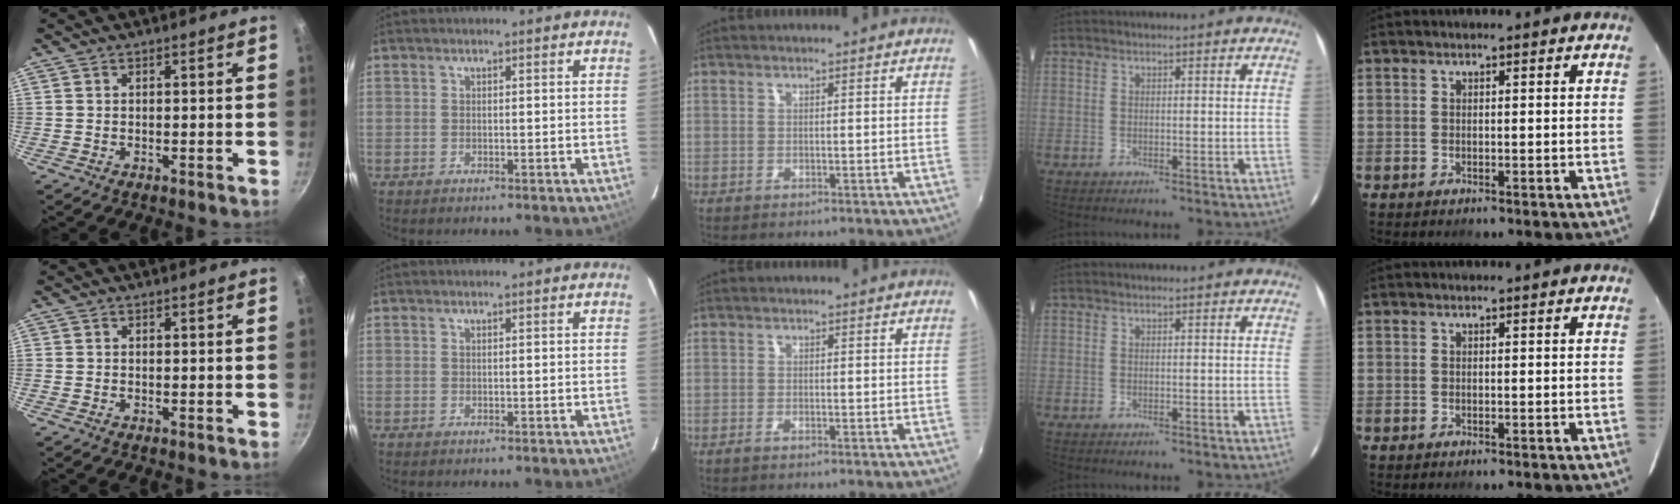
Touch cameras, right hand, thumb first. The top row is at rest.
{"middle": {"total": 0.8, "force": [-0.7, 0.1, 0.5], "torque": [-0.011, -0.002, -0.015]}}